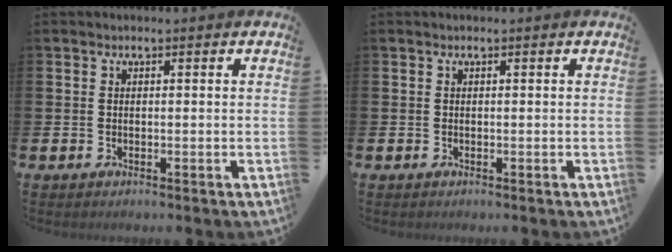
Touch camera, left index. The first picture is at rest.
{"total": 0.0}